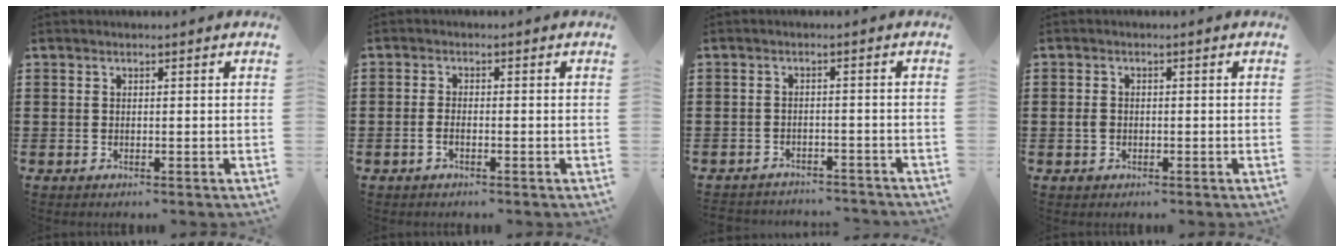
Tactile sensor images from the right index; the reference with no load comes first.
{"total": 1.3, "force": [-0.8, 0.1, 1.1], "torque": [-0.023, -0.006, -0.012]}
{"total": 2.5, "force": [-2.5, 0.2, 0.0], "torque": [-0.007, -0.002, -0.053]}
{"total": 1.7, "force": [-0.4, 1.3, 1.0], "torque": [-0.030, -0.002, -0.010]}